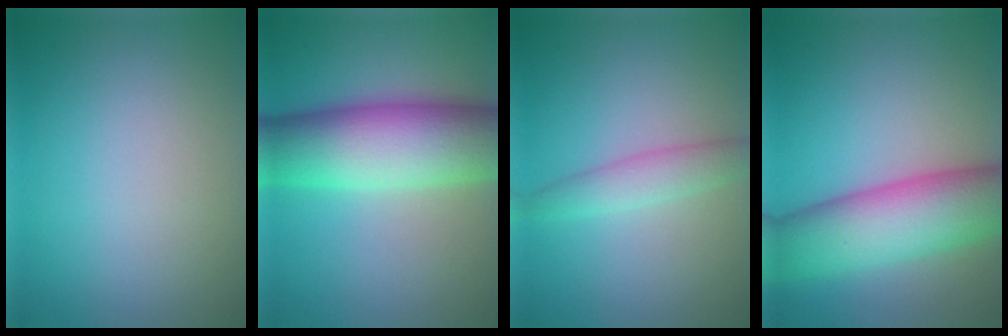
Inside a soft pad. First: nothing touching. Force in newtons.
{"total": 11.6, "press": 11.6, "slide": 0.5}
{"total": 2.5, "press": 2.5, "slide": 0.1}
{"total": 10.5, "press": 10.5, "slide": 0.2}